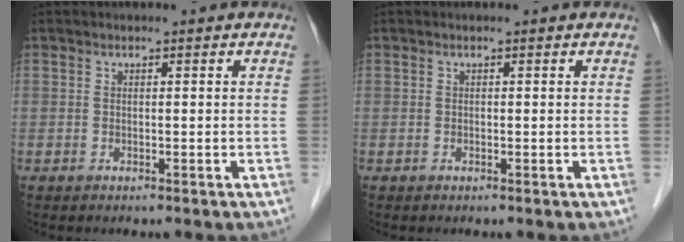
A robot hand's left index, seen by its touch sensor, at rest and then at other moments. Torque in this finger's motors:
{"motor_torque": [-0.07, -0.06, -0.05, -0.01]}